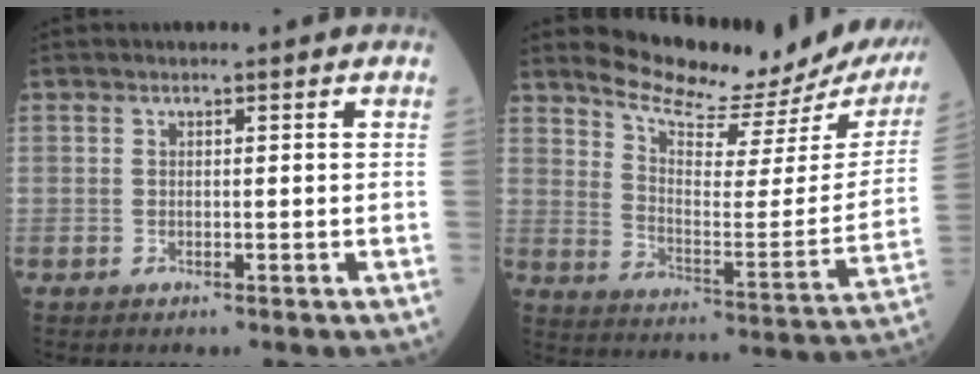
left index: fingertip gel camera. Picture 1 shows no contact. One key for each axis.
{"total": 20.3, "fx": 19.1, "fy": 3.6, "fz": 5.9, "tx": -0.089, "ty": -0.073, "tz": 0.247}